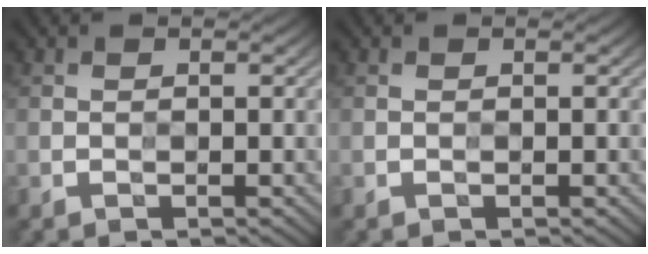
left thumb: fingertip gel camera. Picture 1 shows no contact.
{"total": 1.5, "force": [1.1, -0.7, -0.8], "torque": [0.018, 0.010, 0.009]}